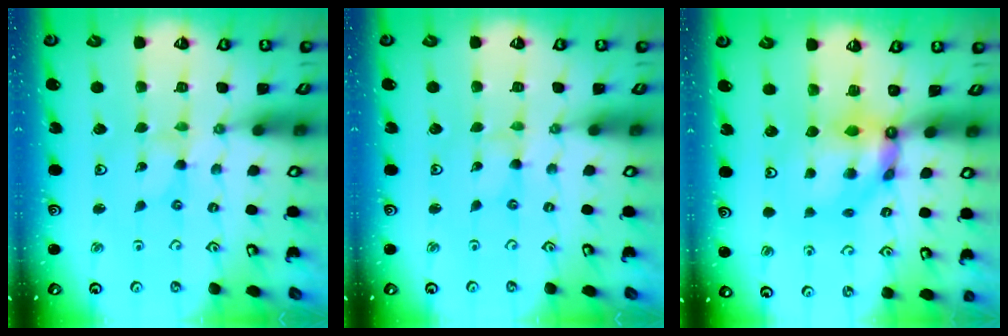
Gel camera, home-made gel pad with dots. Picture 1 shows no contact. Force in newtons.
{"total": 0.0}
{"total": 9.0, "press": 8.9, "slide": 1.5}